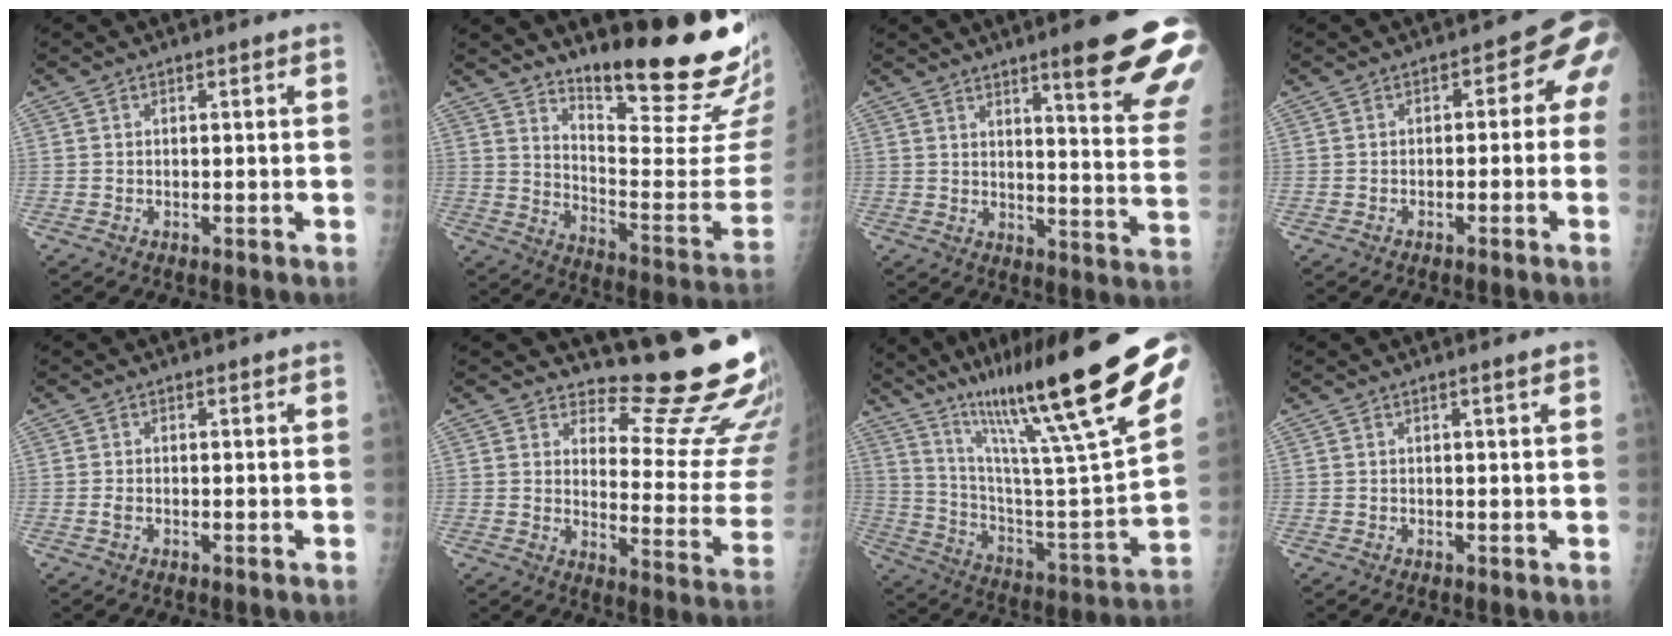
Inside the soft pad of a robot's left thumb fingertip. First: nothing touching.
{"total": 21.7, "force": [18.0, 2.7, 11.8], "torque": [-0.149, -0.162, 0.261]}
{"total": 18.5, "force": [11.8, 2.0, 14.1], "torque": [-0.154, -0.061, 0.147]}
{"total": 5.4, "force": [-1.0, 3.8, 3.7], "torque": [-0.004, 0.024, -0.024]}
{"total": 0.8, "force": [0.0, 0.6, 0.6], "torque": [-0.012, -0.001, -0.001]}
{"total": 16.6, "force": [14.5, 3.5, 7.4], "torque": [-0.054, -0.164, 0.175]}
{"total": 31.8, "force": [21.4, 3.5, 23.3], "torque": [-0.354, -0.082, 0.339]}
{"total": 1.1, "force": [0.7, 0.0, 0.8], "torque": [-0.010, -0.003, 0.009]}